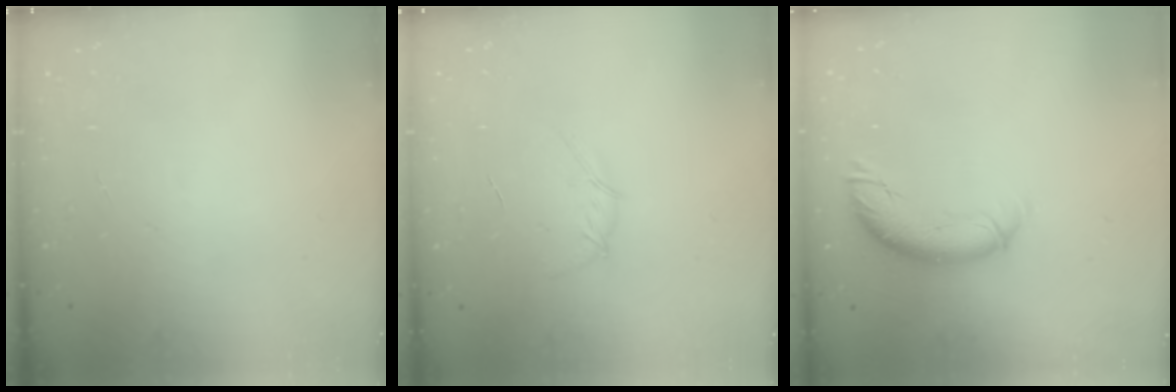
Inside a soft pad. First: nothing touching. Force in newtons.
{"total": 3.0, "press": 2.9, "slide": 0.6}
{"total": 10.1, "press": 10.1, "slide": 0.6}